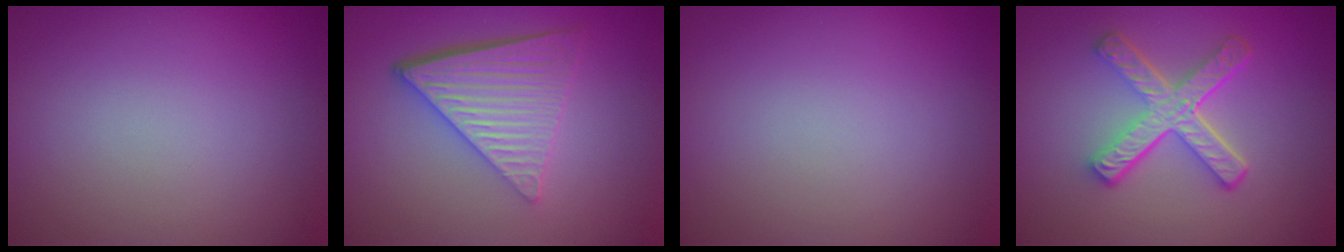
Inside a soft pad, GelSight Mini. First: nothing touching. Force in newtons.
{"total": 6.1, "press": 4.2, "slide": 4.5}
{"total": 0.0}
{"total": 5.1, "press": 3.6, "slide": 3.5}